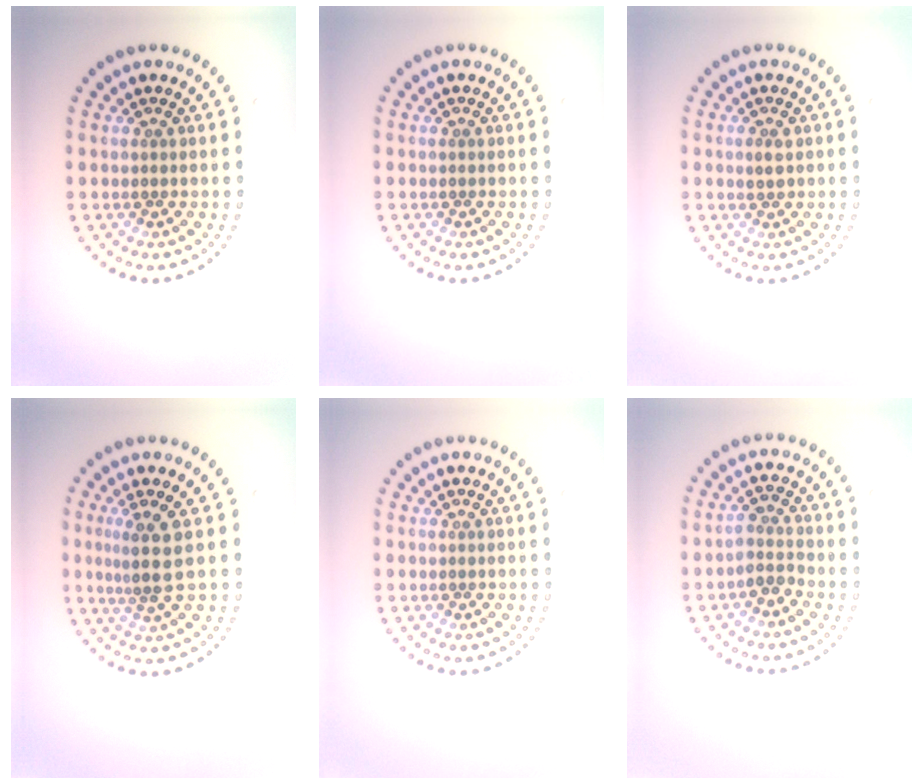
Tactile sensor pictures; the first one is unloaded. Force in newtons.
{"total": 0.0}
{"total": 1.2, "press": 1.2, "slide": 0.2}
{"total": 2.8, "press": 2.2, "slide": 1.7}
{"total": 0.0}
{"total": 2.0, "press": 1.6, "slide": 1.2}